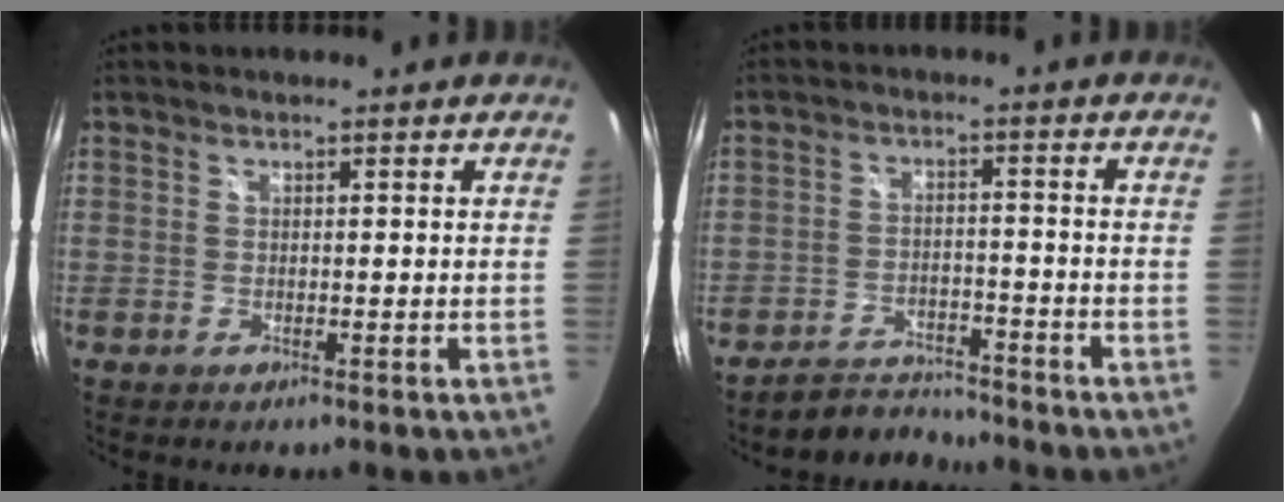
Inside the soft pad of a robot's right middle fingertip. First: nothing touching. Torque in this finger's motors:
{"motor_torque": [0.32, -0.57, -0.03, -0.01]}